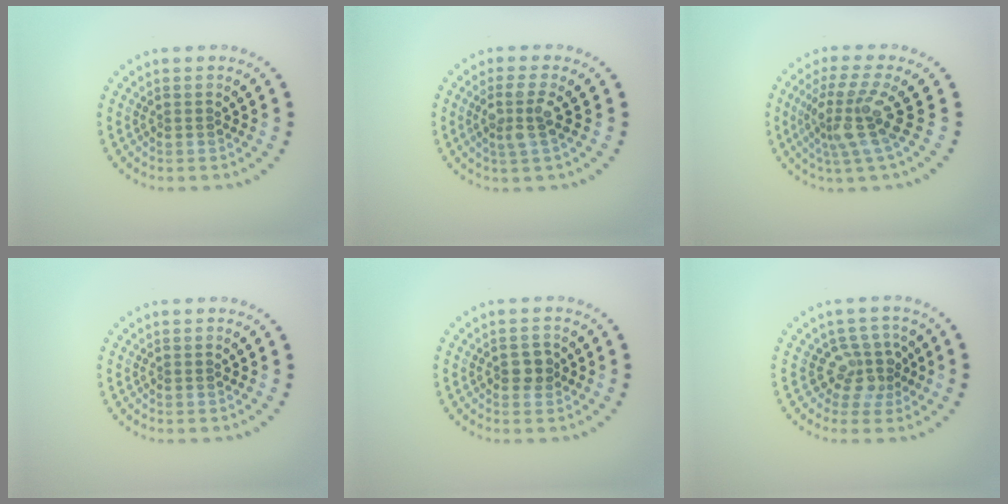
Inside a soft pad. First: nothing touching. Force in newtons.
{"total": 2.6, "press": 2.2, "slide": 1.5}
{"total": 4.4, "press": 3.1, "slide": 3.1}
{"total": 0.0}
{"total": 1.7, "press": 1.6, "slide": 0.2}
{"total": 3.0, "press": 2.2, "slide": 2.1}